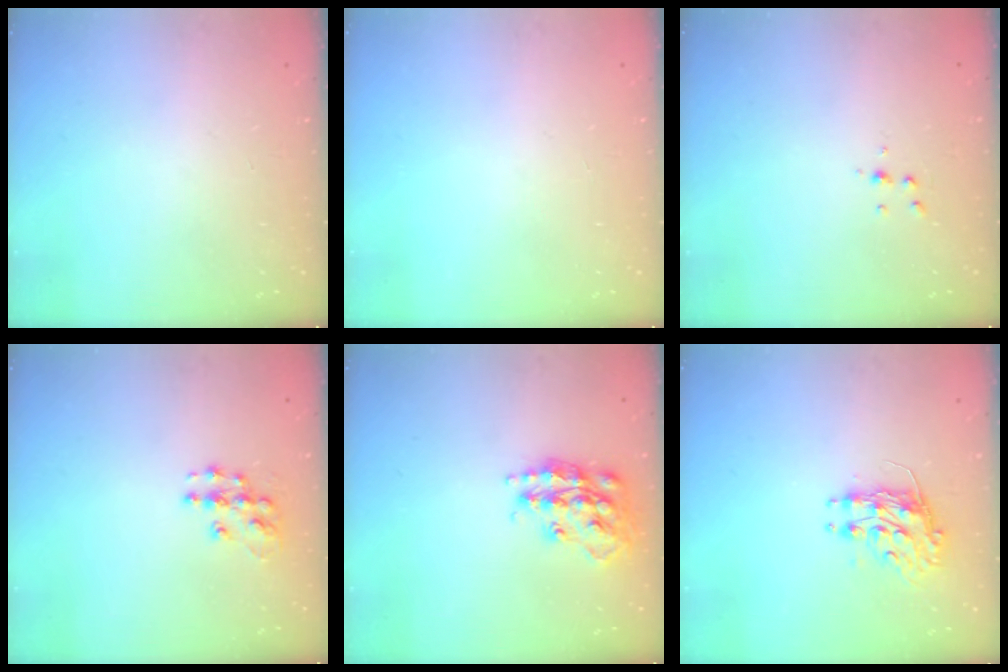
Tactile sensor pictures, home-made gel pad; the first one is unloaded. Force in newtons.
{"total": 0.0}
{"total": 3.8, "press": 3.8, "slide": 0.4}
{"total": 9.2, "press": 9.2, "slide": 0.5}
{"total": 17.0, "press": 16.9, "slide": 1.2}
{"total": 8.7, "press": 8.7, "slide": 0.5}